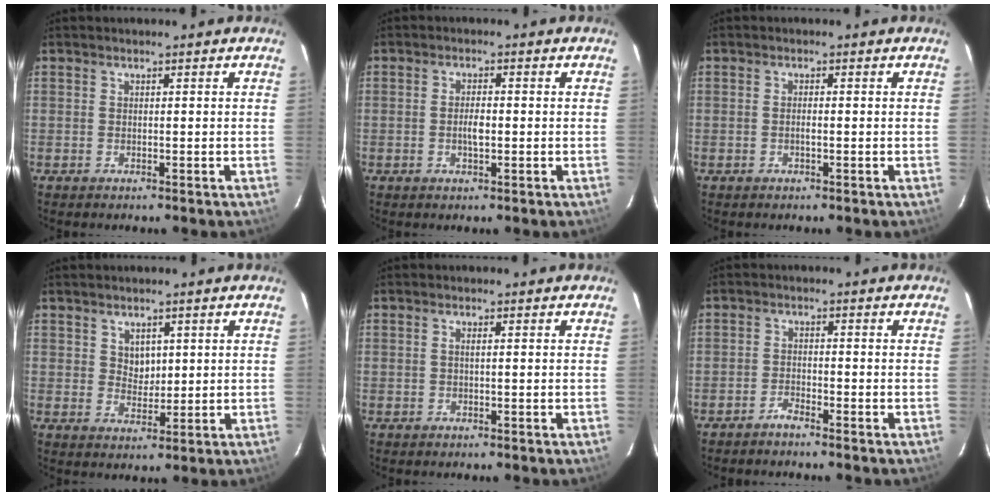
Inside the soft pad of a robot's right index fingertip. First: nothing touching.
{"total": 3.1, "force": [-0.5, 1.2, 2.8], "torque": [-0.049, 0.002, -0.007]}
{"total": 1.2, "force": [-0.3, 0.3, 1.2], "torque": [-0.021, 0.004, -0.006]}
{"total": 3.7, "force": [1.4, 2.8, 2.0], "torque": [-0.023, 0.002, 0.030]}
{"total": 0.9, "force": [0.0, 0.1, 0.9], "torque": [-0.017, 0.005, 0.000]}
{"total": 2.4, "force": [-2.2, 0.4, 1.0], "torque": [-0.032, 0.003, -0.042]}